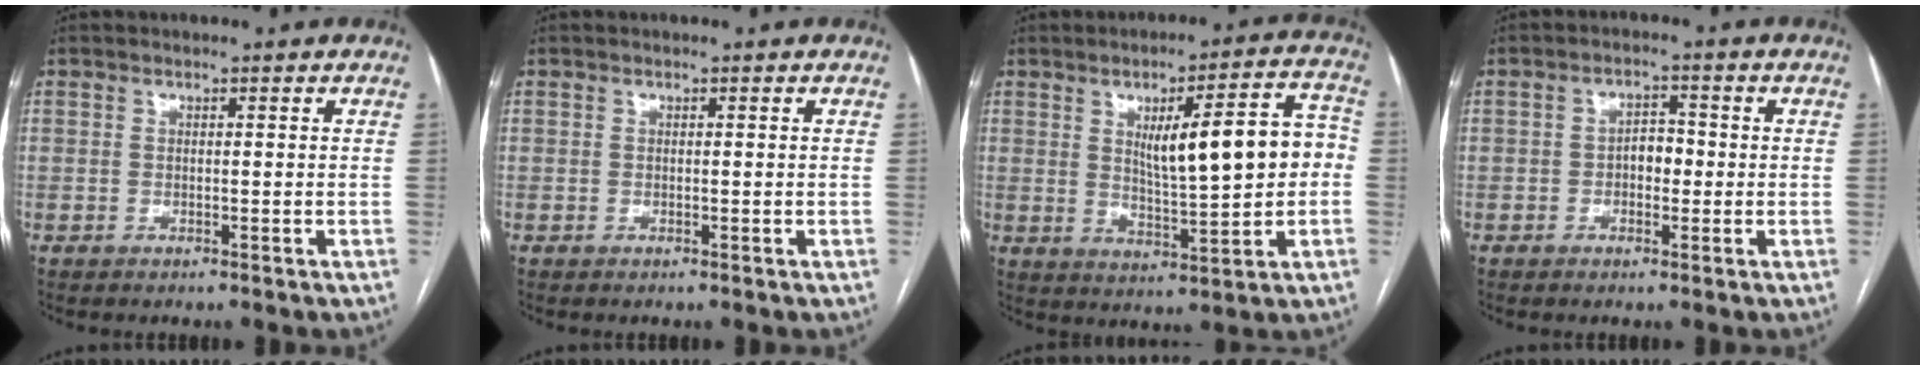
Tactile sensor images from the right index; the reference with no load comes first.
{"total": 0.0}
{"total": 12.7, "force": [1.2, 2.5, 12.4], "torque": [-0.176, 0.026, 0.027]}
{"total": 3.1, "force": [-0.4, 1.9, 2.5], "torque": [-0.034, 0.010, -0.008]}